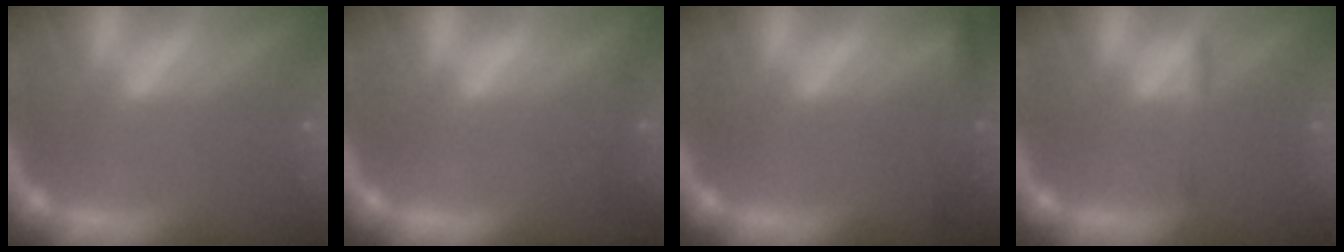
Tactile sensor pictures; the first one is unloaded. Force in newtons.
{"total": 0.9}
{"total": 3.0}
{"total": 1.4}